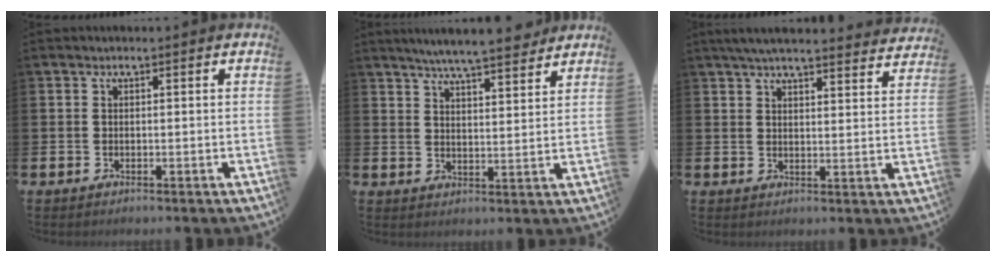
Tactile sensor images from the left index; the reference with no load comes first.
{"total": 6.6, "force": [6.3, 0.2, 1.9], "torque": [-0.038, -0.034, 0.108]}
{"total": 5.1, "force": [4.9, 0.4, 1.4], "torque": [-0.038, -0.022, 0.087]}